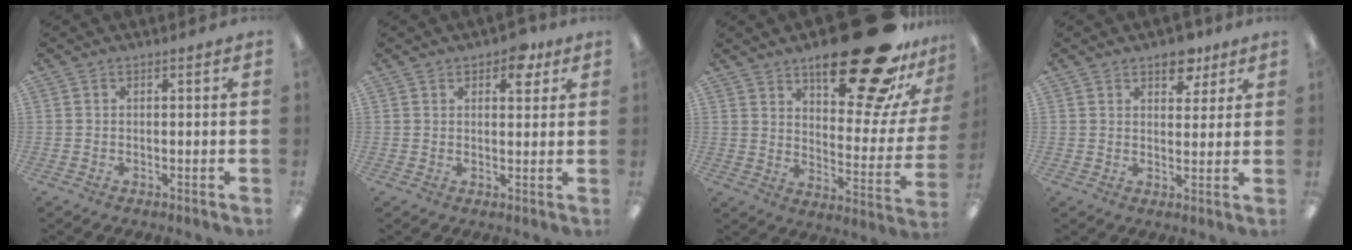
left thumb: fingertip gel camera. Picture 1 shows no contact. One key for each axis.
{"total": 5.5, "fx": 3.3, "fy": 2.8, "fz": 3.4, "tx": -0.034, "ty": -0.007, "tz": 0.050}
{"total": 28.6, "fx": 18.9, "fy": 10.0, "fz": 19.0, "tx": -0.247, "ty": -0.120, "tz": 0.299}
{"total": 6.8, "fx": 4.7, "fy": 3.7, "fz": 3.3, "tx": -0.020, "ty": -0.024, "tz": 0.076}